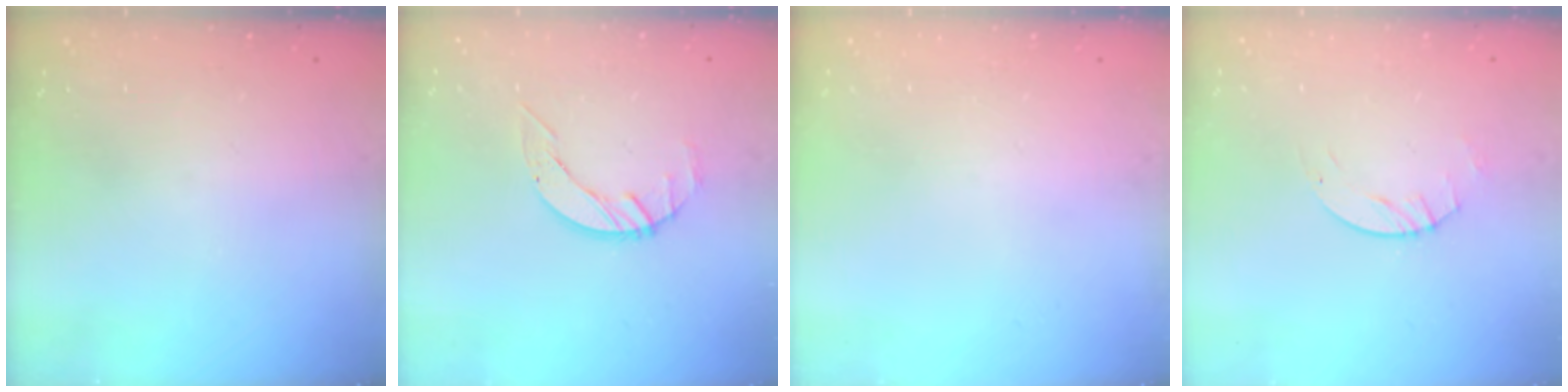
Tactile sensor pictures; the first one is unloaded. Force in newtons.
{"total": 3.3, "press": 3.3, "slide": 0.4}
{"total": 0.0}
{"total": 2.8, "press": 2.8, "slide": 0.4}